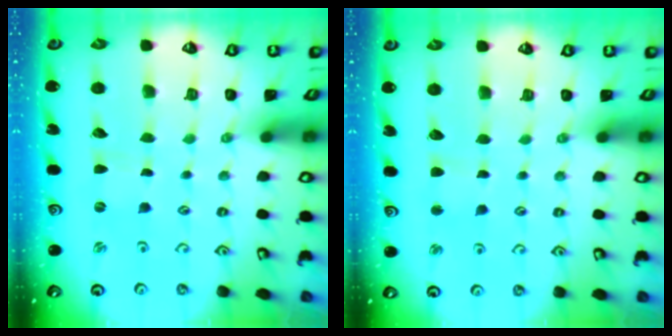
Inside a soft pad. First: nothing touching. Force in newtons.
{"total": 2.9, "press": 2.9, "slide": 0.3}